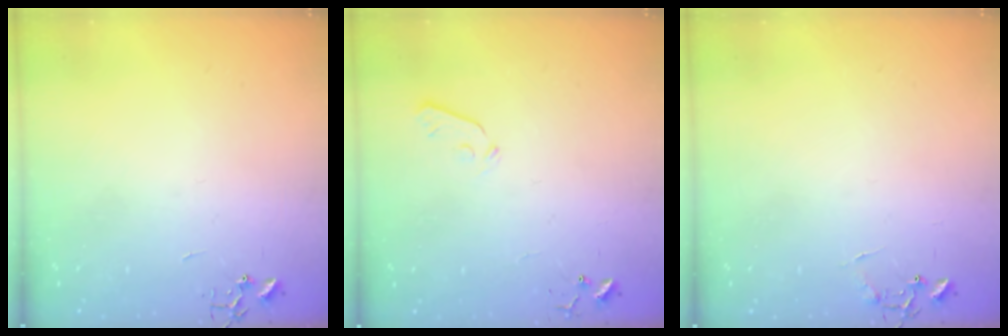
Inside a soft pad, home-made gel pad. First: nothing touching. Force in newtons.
{"total": 3.6, "press": 3.6, "slide": 0.6}
{"total": 6.4, "press": 6.4, "slide": 0.4}